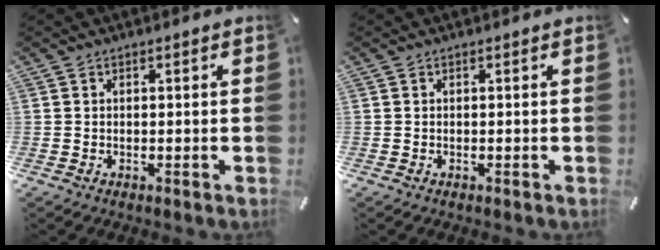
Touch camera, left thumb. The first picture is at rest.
{"total": 0.0}